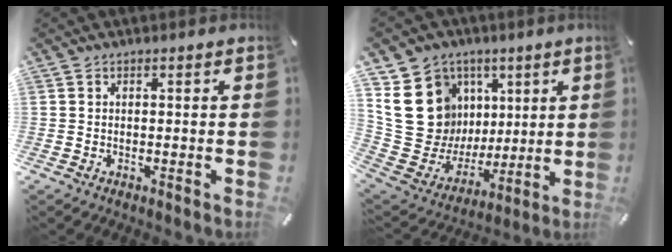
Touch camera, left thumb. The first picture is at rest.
{"total": 20.2, "force": [6.5, 17.7, 7.3], "torque": [-0.113, -0.042, 0.153]}